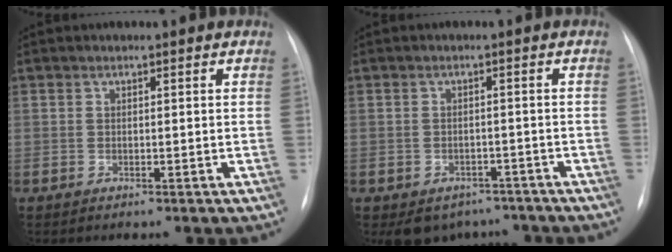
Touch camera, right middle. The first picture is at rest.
{"total": 6.3, "force": [-5.0, 3.8, 0.9], "torque": [0.002, 0.013, -0.061]}